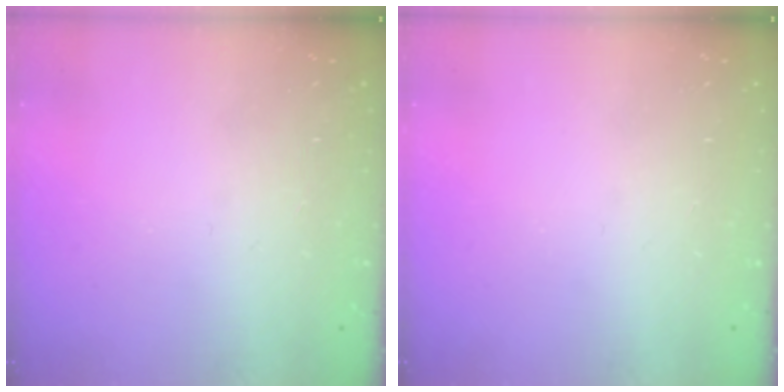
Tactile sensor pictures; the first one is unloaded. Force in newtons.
{"total": 0.0}